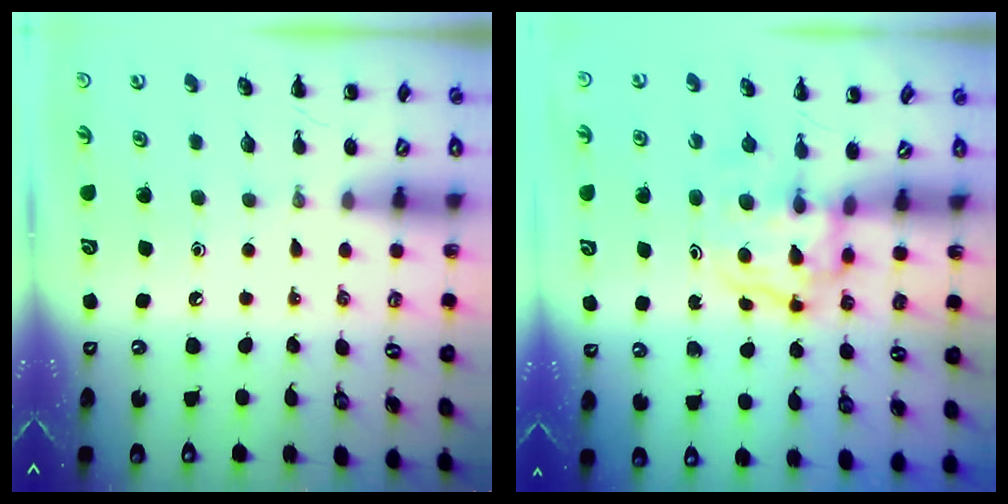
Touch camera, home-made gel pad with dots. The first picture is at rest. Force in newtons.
{"total": 3.7, "press": 3.7, "slide": 0.4}